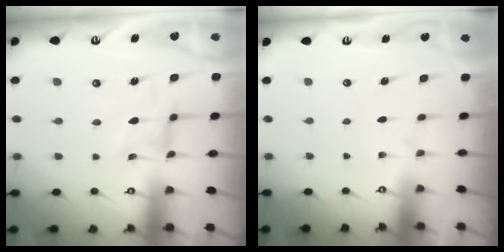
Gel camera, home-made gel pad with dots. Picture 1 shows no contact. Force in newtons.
{"total": 0.0}